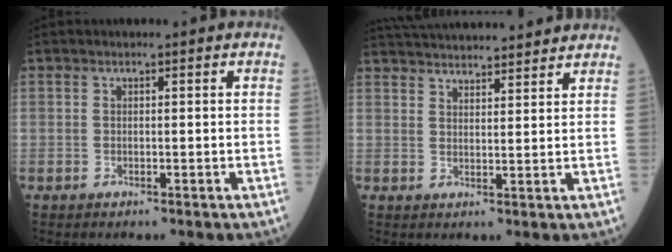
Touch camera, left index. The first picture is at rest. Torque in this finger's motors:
{"motor_torque": [0.22, -0.34, 0.28, 0.06]}